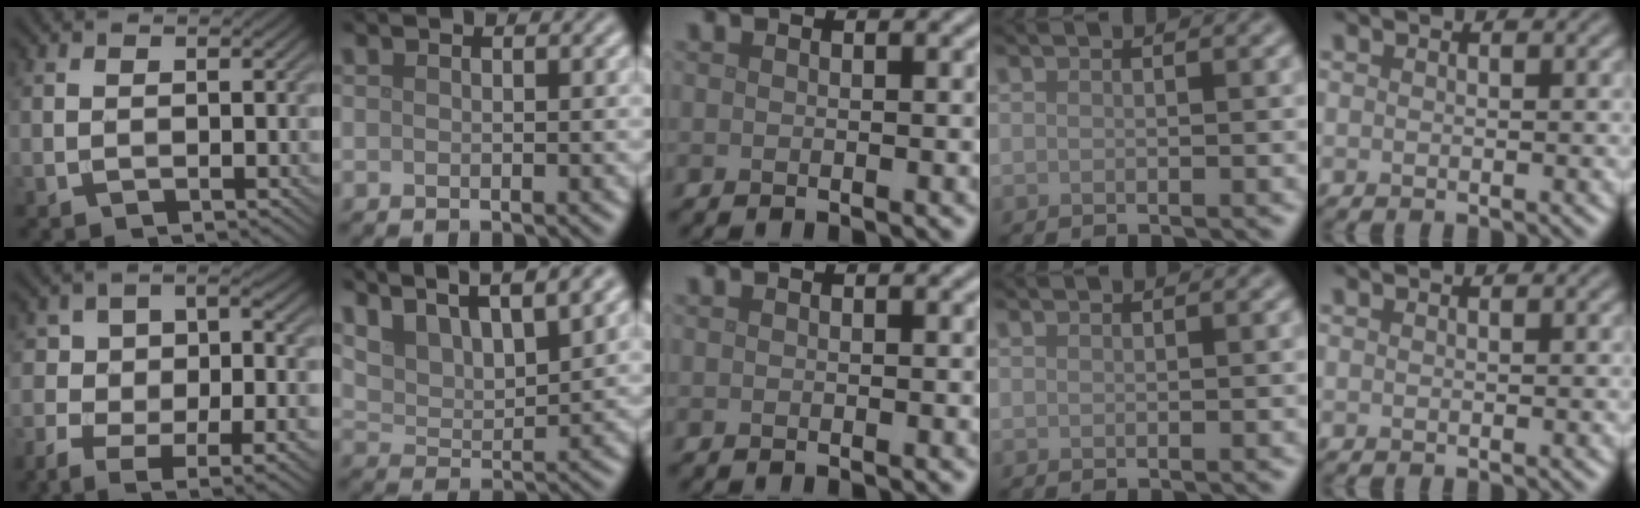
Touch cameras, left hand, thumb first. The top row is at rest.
{"thumb": {"total": 12.8, "force": [-5.3, 7.6, 8.8], "torque": [-0.160, -0.024, -0.066]}, "index": {"total": 9.9, "force": [7.9, 2.8, 5.2], "torque": [-0.099, 0.029, 0.106]}}